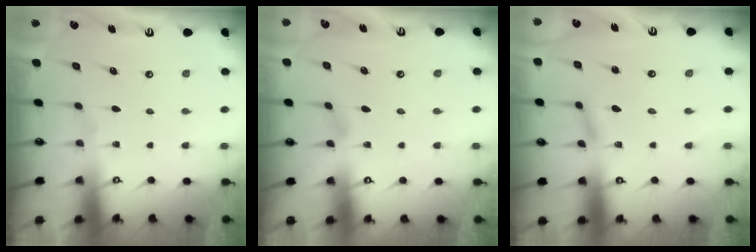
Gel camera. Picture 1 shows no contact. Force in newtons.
{"total": 2.4, "press": 2.4, "slide": 0.3}
{"total": 1.7, "press": 1.7, "slide": 0.2}